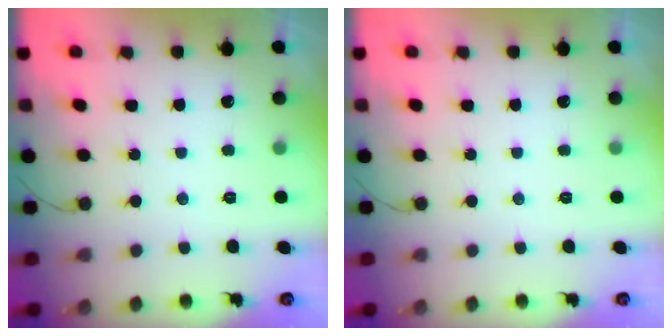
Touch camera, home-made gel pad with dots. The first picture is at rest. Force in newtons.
{"total": 0.0}